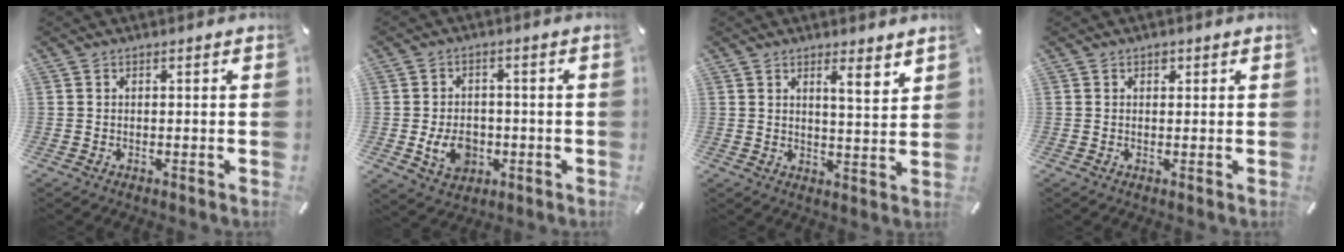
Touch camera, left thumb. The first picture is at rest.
{"total": 7.8, "force": [-1.9, 6.0, 4.5], "torque": [-0.085, 0.003, -0.035]}
{"total": 4.8, "force": [3.5, 0.6, 3.3], "torque": [-0.049, -0.028, 0.053]}
{"total": 1.0, "force": [0.5, 0.9, 0.3], "torque": [-0.007, 0.003, 0.009]}